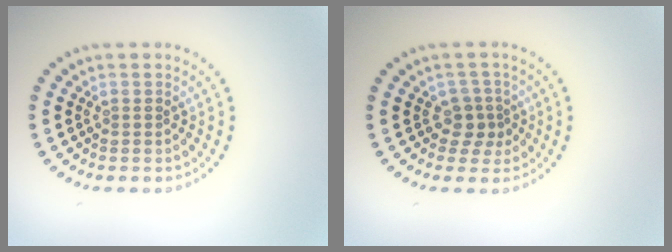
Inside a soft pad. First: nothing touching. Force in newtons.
{"total": 2.0, "press": 1.7, "slide": 1.2}